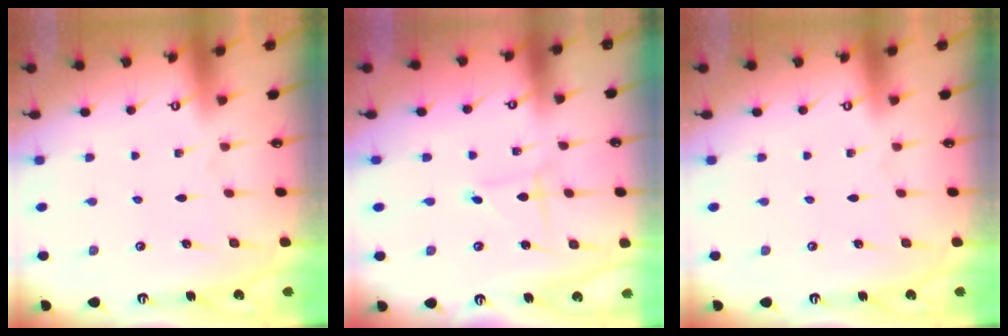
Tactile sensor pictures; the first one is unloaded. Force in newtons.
{"total": 1.4, "press": 1.3, "slide": 0.1}
{"total": 0.0}